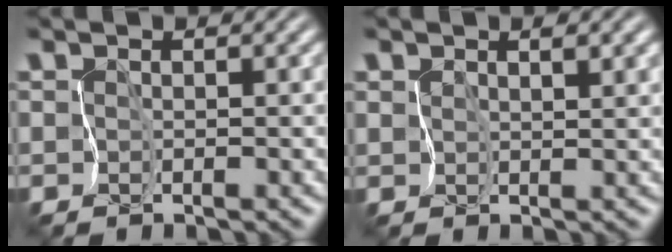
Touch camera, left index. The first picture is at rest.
{"total": 1.4, "force": [0.9, 0.9, 0.7], "torque": [-0.013, -0.005, 0.017]}